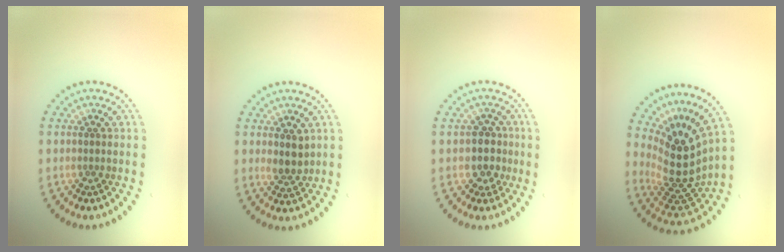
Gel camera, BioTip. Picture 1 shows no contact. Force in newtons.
{"total": 2.1, "press": 1.9, "slide": 0.8}
{"total": 2.3, "press": 1.9, "slide": 1.2}
{"total": 5.2, "press": 3.6, "slide": 3.7}